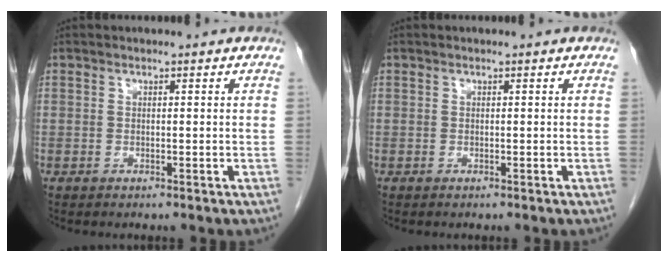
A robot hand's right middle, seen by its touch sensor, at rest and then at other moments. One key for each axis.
{"total": 0.0}